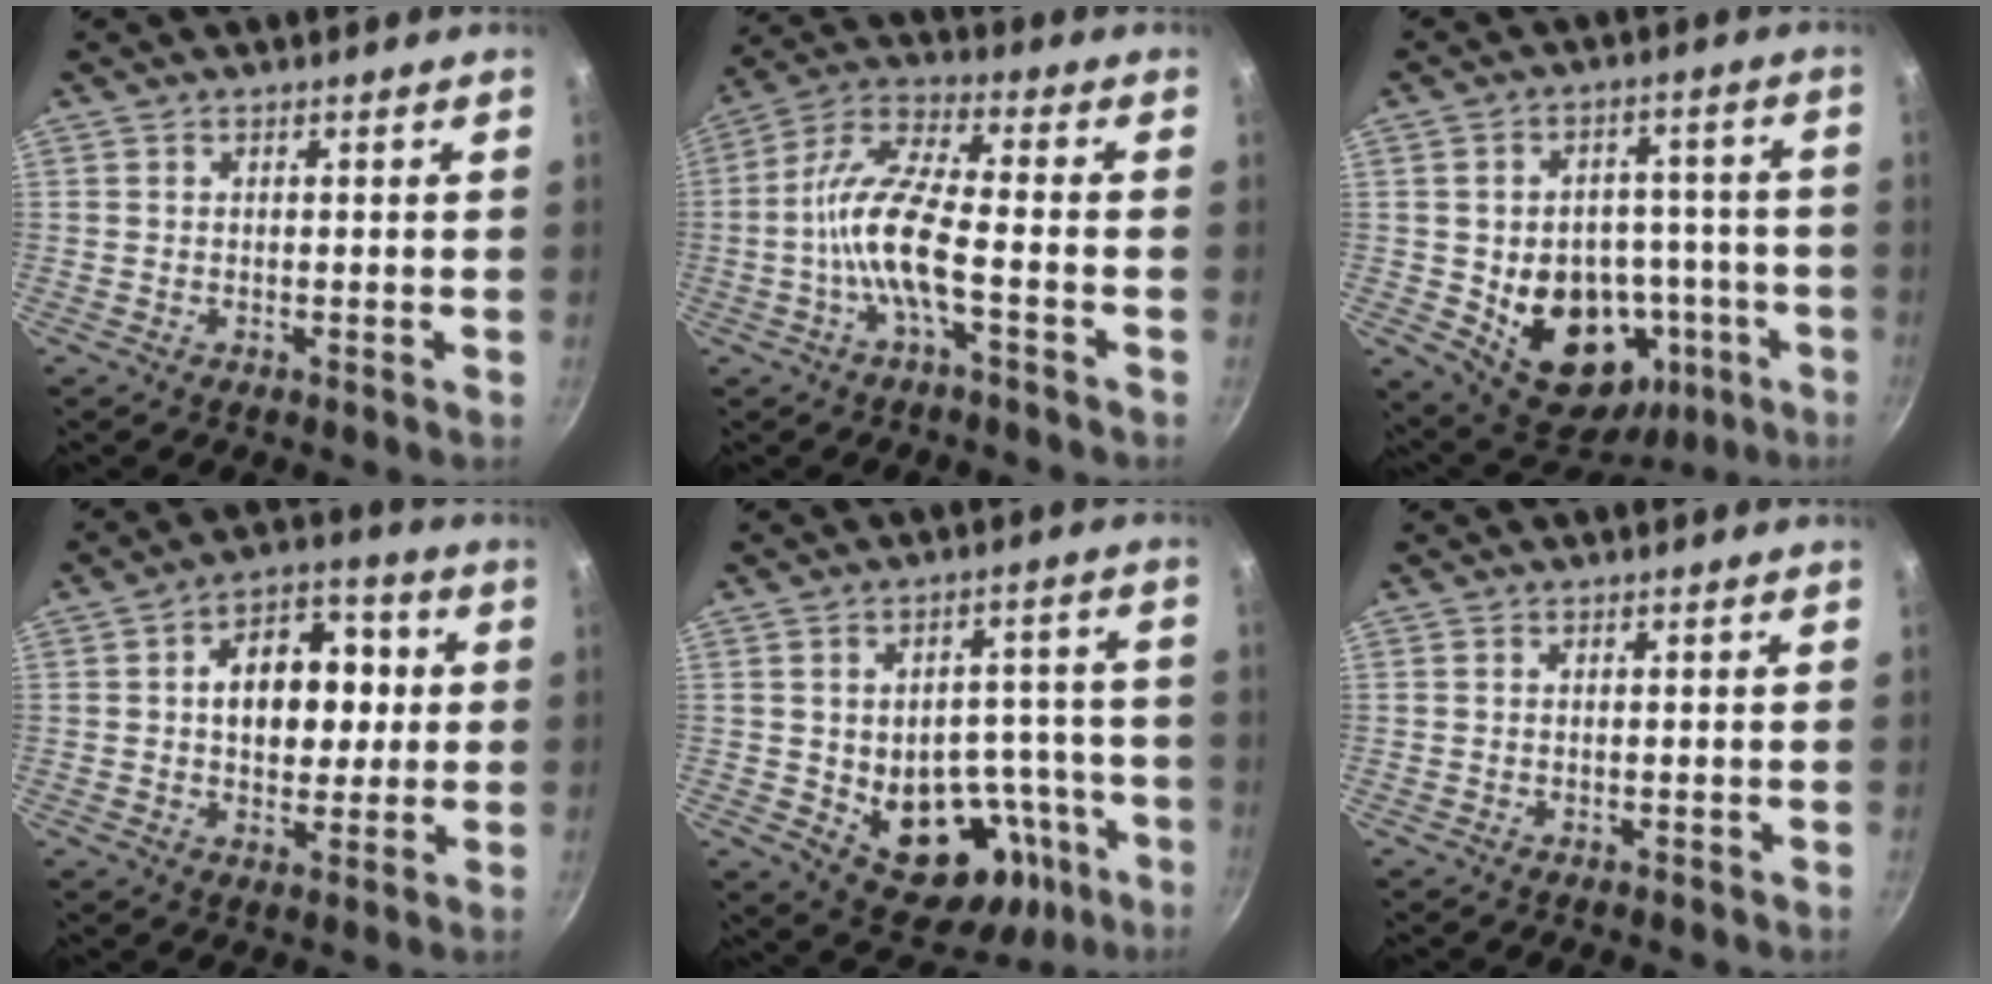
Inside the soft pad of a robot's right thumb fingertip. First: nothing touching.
{"total": 10.9, "force": [-2.9, 3.0, 10.1], "torque": [-0.220, 0.042, -0.058]}
{"total": 19.0, "force": [-5.8, 13.4, 12.2], "torque": [-0.148, 0.033, -0.063]}
{"total": 13.6, "force": [1.6, 8.9, 10.2], "torque": [-0.109, 0.020, 0.019]}
{"total": 17.6, "force": [-6.5, 11.0, 12.2], "torque": [-0.134, 0.047, -0.072]}
{"total": 0.0}